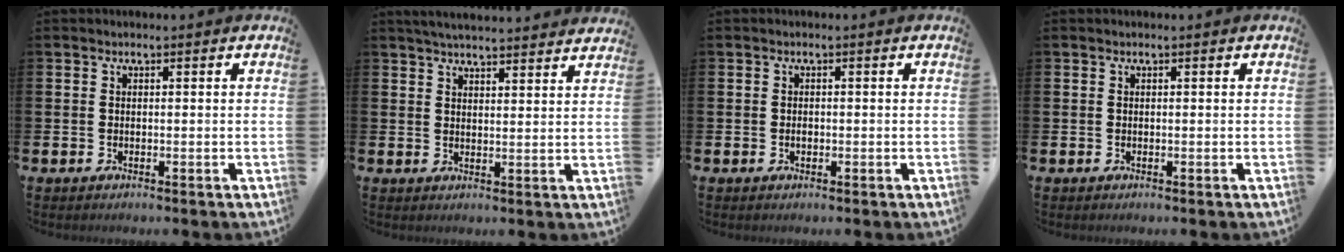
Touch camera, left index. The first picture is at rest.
{"total": 4.1, "force": [4.0, 0.0, 0.6], "torque": [-0.017, -0.023, 0.072]}
{"total": 0.8, "force": [-0.2, 0.5, 0.6], "torque": [-0.007, 0.000, -0.005]}
{"total": 0.0}